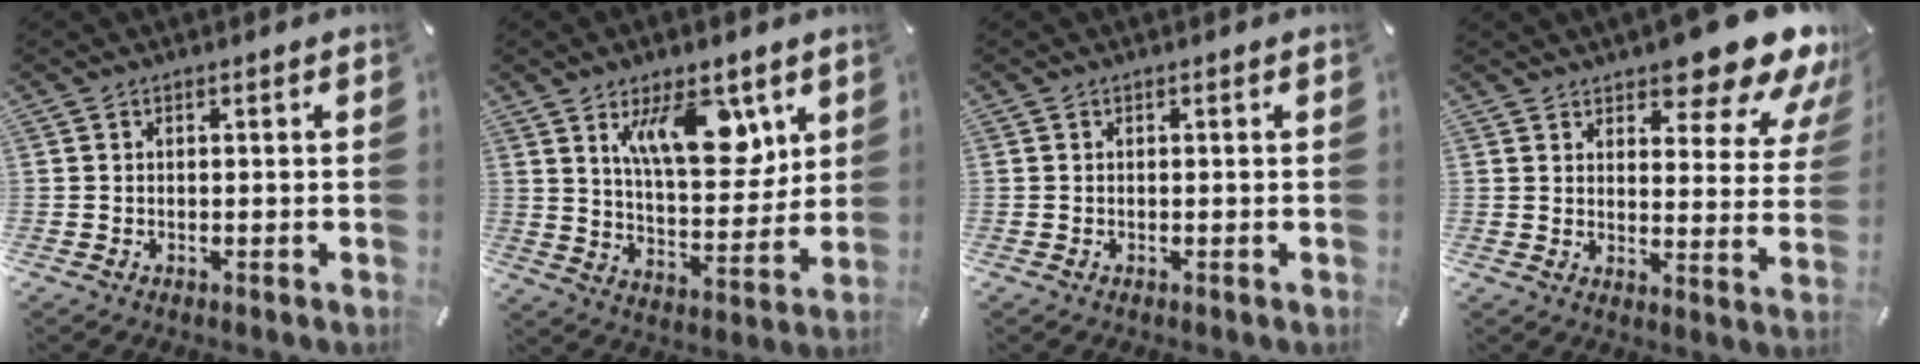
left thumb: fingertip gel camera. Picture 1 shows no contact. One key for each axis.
{"total": 15.6, "fx": 8.1, "fy": 7.4, "fz": 11.1, "tx": -0.171, "ty": -0.032, "tz": 0.139}
{"total": 0.0}
{"total": 14.3, "fx": 11.2, "fy": 4.7, "fz": 7.4, "tx": -0.095, "ty": -0.090, "tz": 0.187}